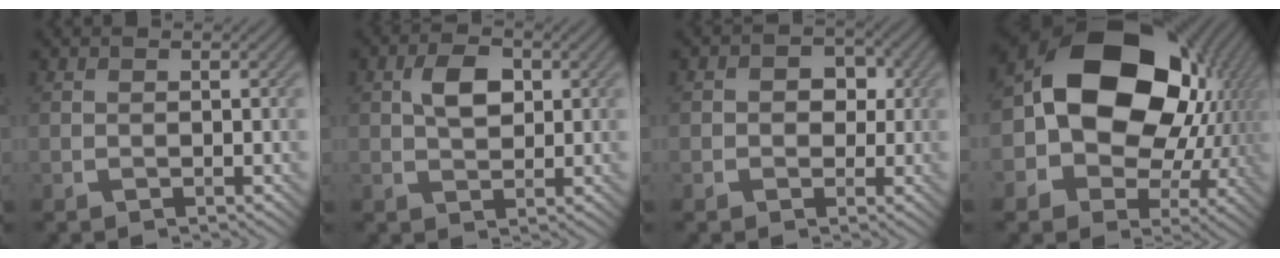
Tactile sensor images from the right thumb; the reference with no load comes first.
{"total": 4.3, "force": [1.0, 2.7, 3.3], "torque": [-0.064, 0.006, 0.014]}
{"total": 3.7, "force": [0.1, 3.2, 1.9], "torque": [-0.019, 0.005, -0.015]}
{"total": 19.2, "force": [2.3, 14.7, 12.2], "torque": [-0.212, -0.016, 0.046]}